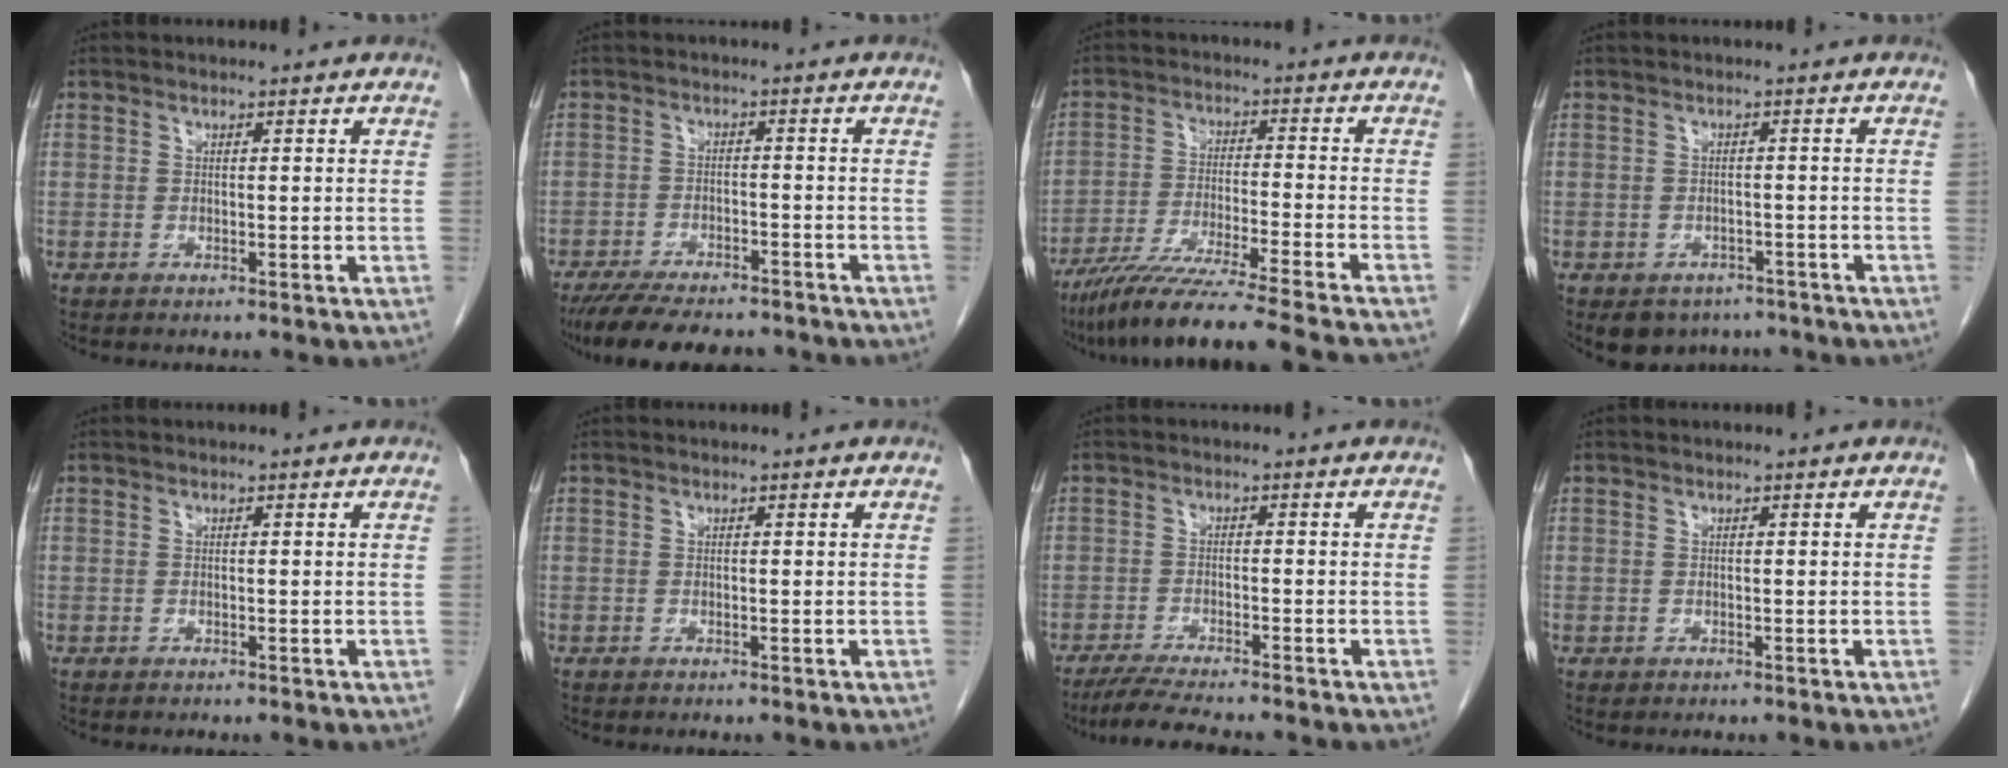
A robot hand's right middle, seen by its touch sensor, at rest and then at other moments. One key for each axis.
{"total": 13.2, "fx": -11.3, "fy": 3.6, "fz": 5.7, "tx": -0.103, "ty": -0.009, "tz": -0.162}
{"total": 18.4, "fx": -15.8, "fy": -1.8, "fz": 9.2, "tx": -0.144, "ty": -0.052, "tz": -0.254}
{"total": 5.5, "fx": -4.3, "fy": 3.3, "fz": 0.8, "tx": 0.000, "ty": 0.007, "tz": -0.055}
{"total": 0.0}
{"total": 0.0}
{"total": 7.0, "fx": -6.1, "fy": -0.1, "fz": 3.4, "tx": -0.058, "ty": -0.022, "tz": -0.102}
{"total": 0.0}